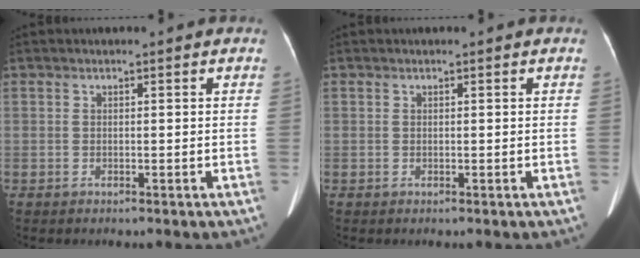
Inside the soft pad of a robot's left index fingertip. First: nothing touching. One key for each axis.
{"total": 0.0}